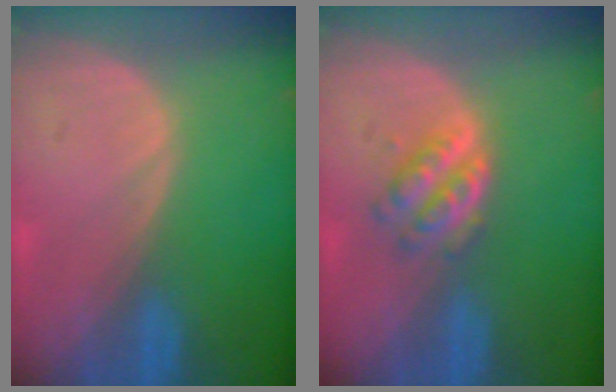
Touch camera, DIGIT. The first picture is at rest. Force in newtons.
{"total": 4.4, "press": 4.1, "slide": 1.5}